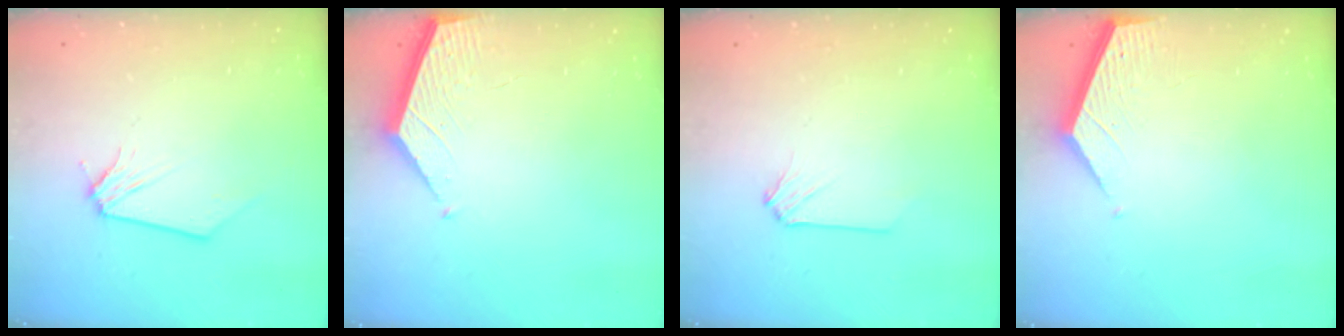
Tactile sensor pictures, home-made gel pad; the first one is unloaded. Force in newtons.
{"total": 2.1, "press": 2.1, "slide": 0.2}
{"total": 0.0}
{"total": 3.8, "press": 3.8, "slide": 0.4}